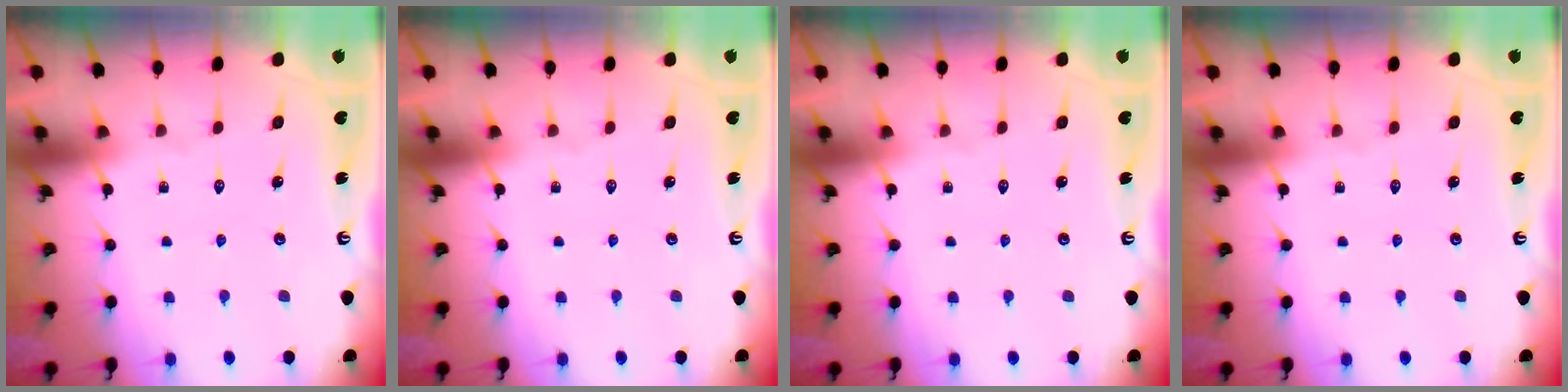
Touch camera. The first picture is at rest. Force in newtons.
{"total": 0.0}
{"total": 0.0}
{"total": 0.0}